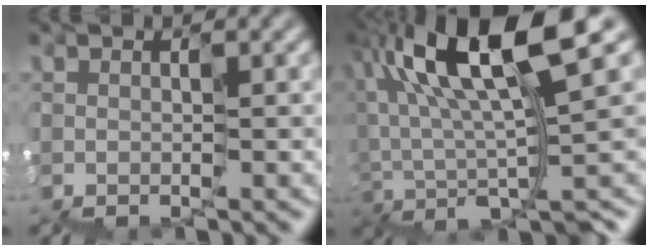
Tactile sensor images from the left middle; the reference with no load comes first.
{"total": 10.4, "force": [3.2, 1.3, 9.8], "torque": [-0.160, 0.005, 0.071]}